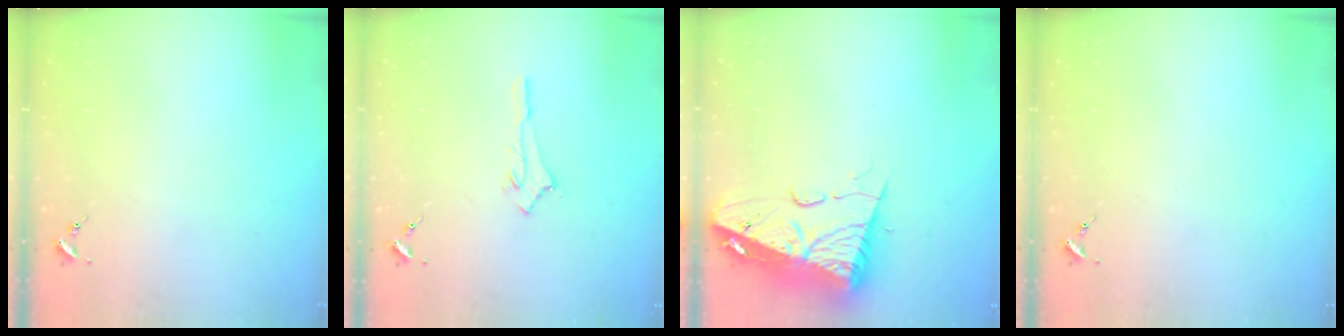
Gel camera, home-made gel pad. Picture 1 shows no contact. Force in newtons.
{"total": 2.9, "press": 2.9, "slide": 0.2}
{"total": 14.3, "press": 14.2, "slide": 1.5}
{"total": 0.0}